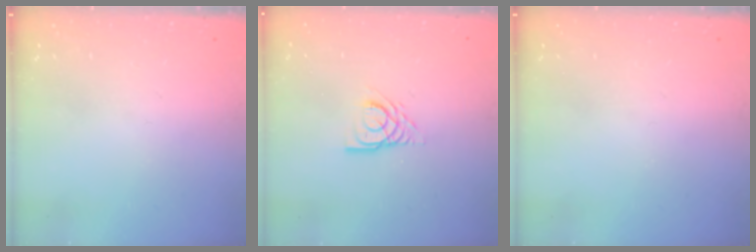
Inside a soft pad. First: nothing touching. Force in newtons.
{"total": 5.5, "press": 5.5, "slide": 0.5}
{"total": 0.0}